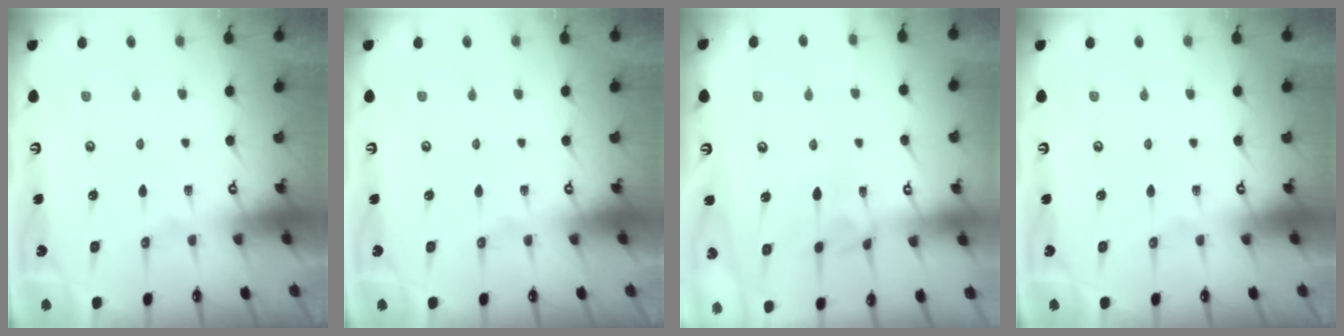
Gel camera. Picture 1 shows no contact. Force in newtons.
{"total": 0.0}
{"total": 3.9, "press": 3.9, "slide": 0.2}
{"total": 0.0}